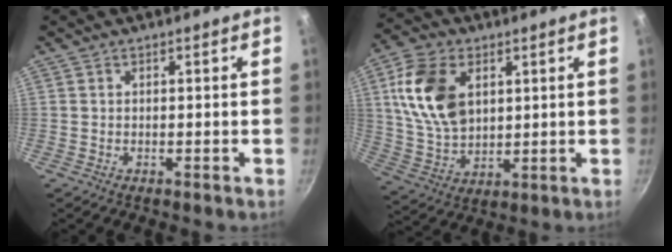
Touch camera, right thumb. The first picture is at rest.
{"total": 15.3, "force": [4.2, 10.0, 10.7], "torque": [-0.185, -0.012, 0.089]}